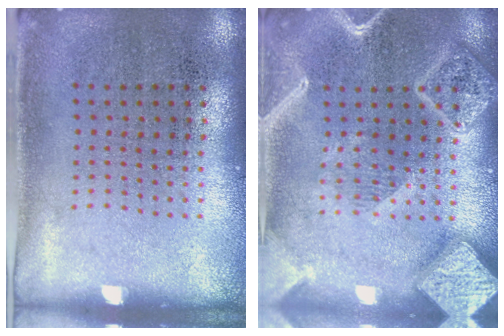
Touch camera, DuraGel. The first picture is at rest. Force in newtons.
{"total": 3.6, "press": 3.6, "slide": 0.5}